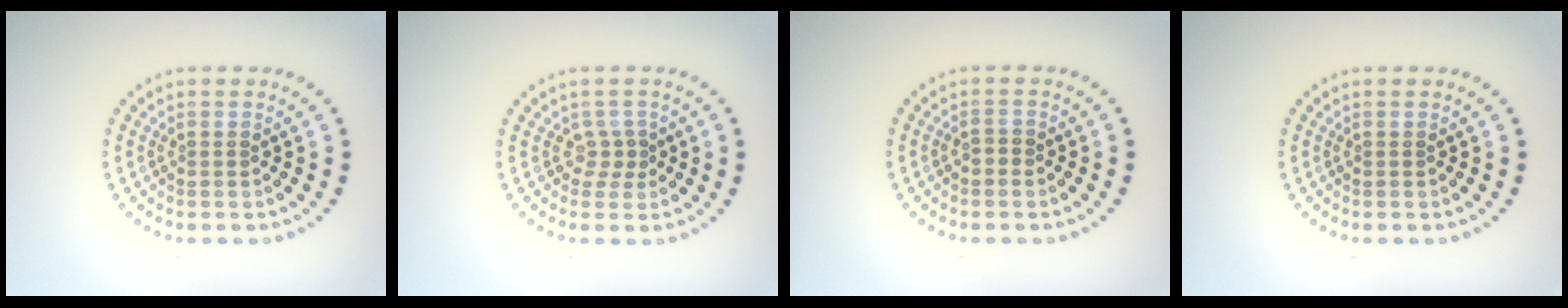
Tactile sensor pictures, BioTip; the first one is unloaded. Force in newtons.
{"total": 1.3, "press": 0.9, "slide": 0.9}
{"total": 0.7, "press": 0.6, "slide": 0.3}
{"total": 0.0}